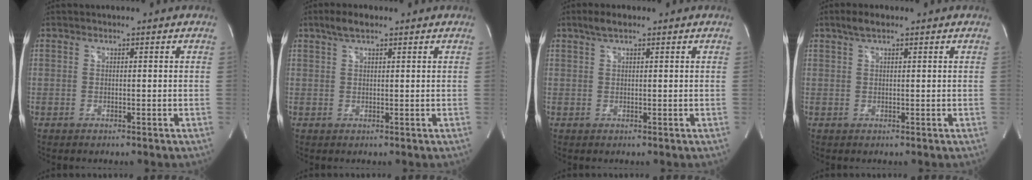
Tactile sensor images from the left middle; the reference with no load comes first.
{"total": 3.1, "force": [2.2, 0.8, 2.1], "torque": [-0.047, 0.012, 0.041]}
{"total": 2.4, "force": [1.6, 0.5, 1.6], "torque": [-0.038, 0.012, 0.030]}
{"total": 2.3, "force": [1.6, 0.5, 1.6], "torque": [-0.038, 0.012, 0.030]}